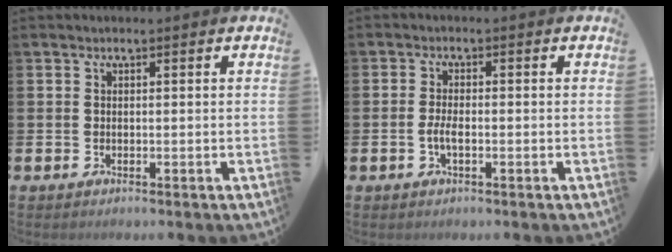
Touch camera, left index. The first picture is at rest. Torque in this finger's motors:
{"motor_torque": [0.67, 0.27, 0.07, 0.03]}